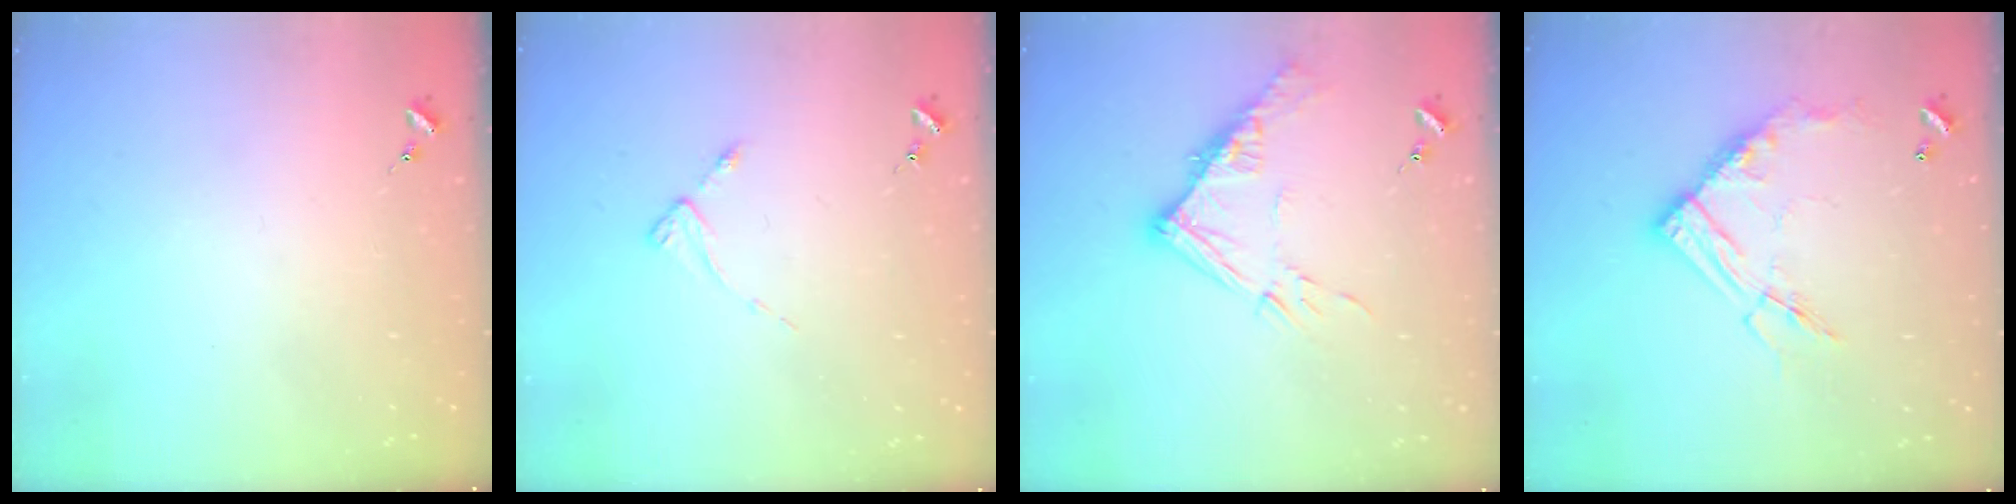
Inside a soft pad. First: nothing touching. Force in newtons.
{"total": 2.8, "press": 2.8, "slide": 0.3}
{"total": 13.2, "press": 13.2, "slide": 1.2}
{"total": 15.2, "press": 15.1, "slide": 1.7}